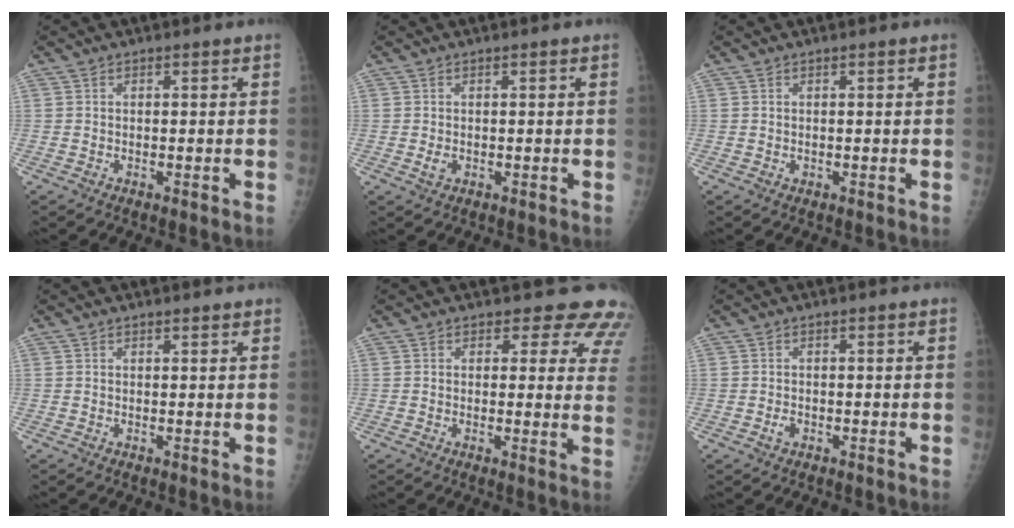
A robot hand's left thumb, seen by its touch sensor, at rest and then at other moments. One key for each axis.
{"total": 1.4, "fx": -0.1, "fy": 0.9, "fz": 1.0, "tx": -0.015, "ty": -0.002, "tz": -0.001}
{"total": 0.0}
{"total": 1.0, "fx": 0.9, "fy": 0.2, "fz": 0.4, "tx": -0.004, "ty": -0.003, "tz": 0.012}
{"total": 10.3, "fx": 8.8, "fy": 4.5, "fz": 2.8, "tx": 0.025, "ty": -0.046, "tz": 0.068}
{"total": 1.1, "fx": -0.4, "fy": 0.8, "fz": 0.7, "tx": -0.014, "ty": 0.003, "tz": -0.008}